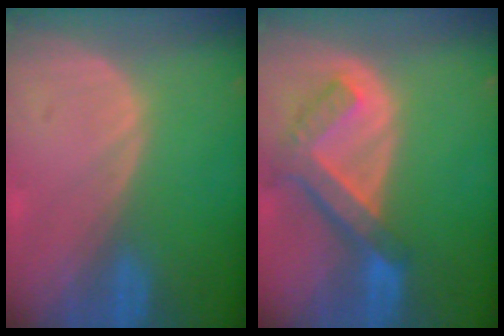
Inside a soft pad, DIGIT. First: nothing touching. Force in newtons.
{"total": 7.7, "press": 6.6, "slide": 3.9}